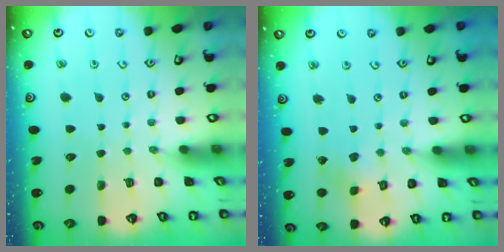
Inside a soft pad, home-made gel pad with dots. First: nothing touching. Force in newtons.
{"total": 3.0, "press": 3.0, "slide": 0.4}